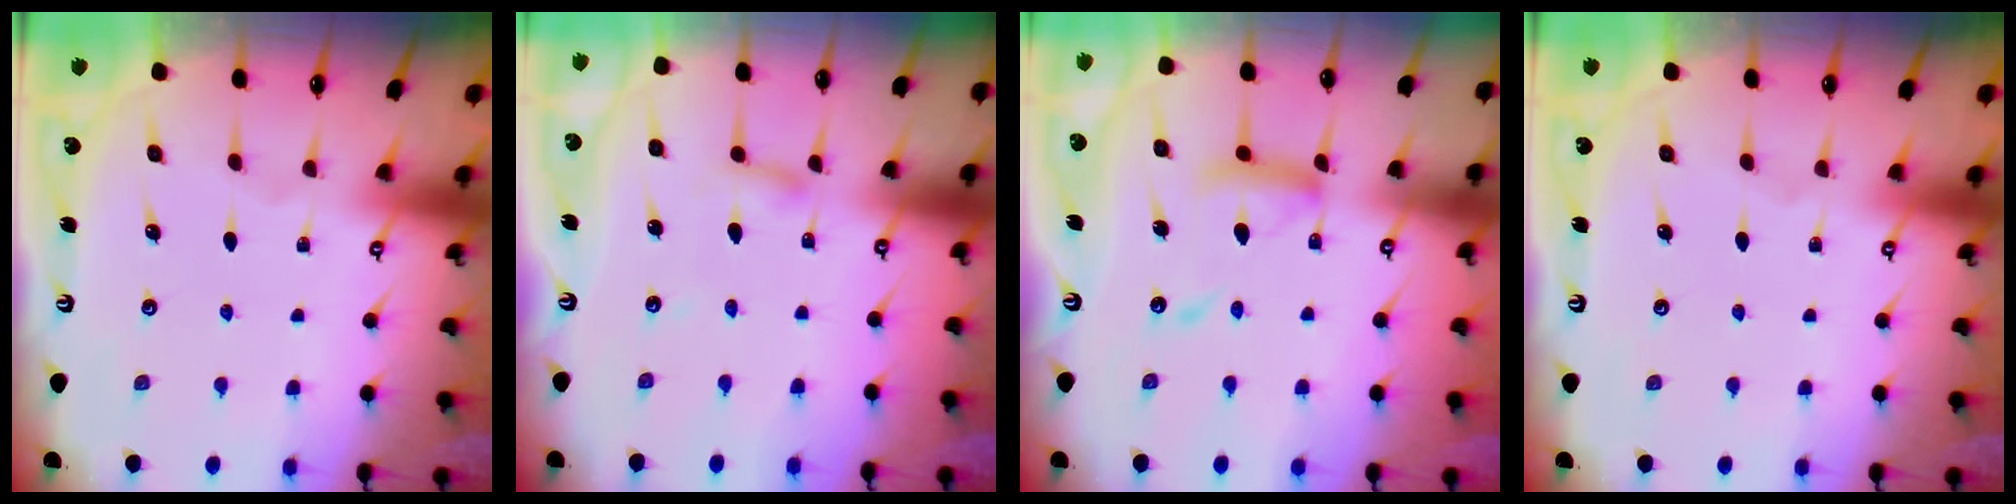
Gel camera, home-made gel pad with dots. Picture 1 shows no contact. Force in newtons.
{"total": 2.4, "press": 2.4, "slide": 0.2}
{"total": 12.8, "press": 12.7, "slide": 1.1}
{"total": 0.0}